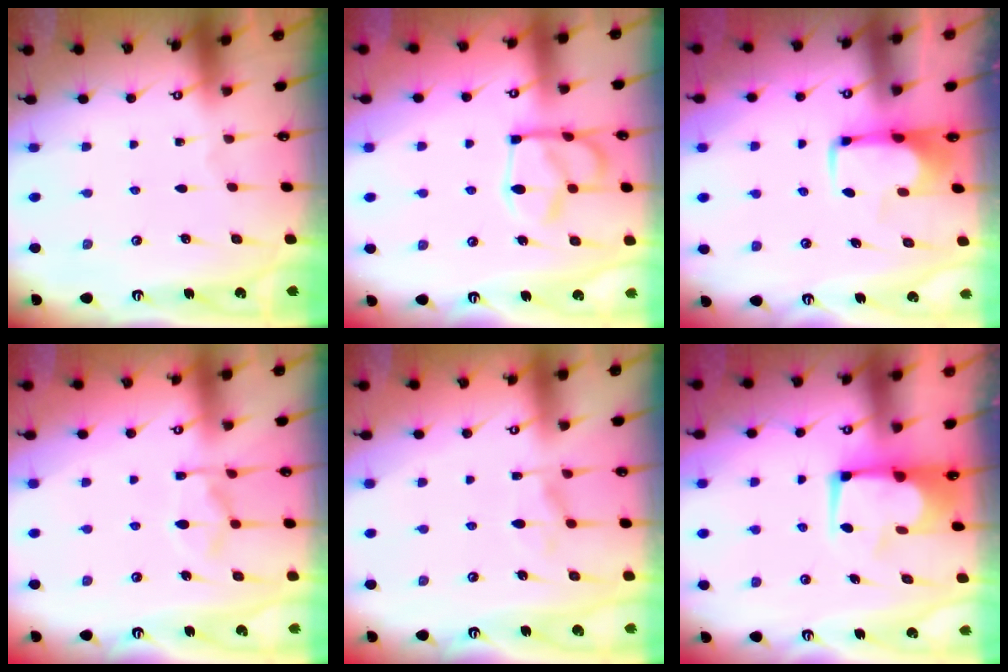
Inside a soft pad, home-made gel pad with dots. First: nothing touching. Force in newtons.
{"total": 5.8, "press": 5.7, "slide": 1.1}
{"total": 2.0, "press": 2.0, "slide": 0.4}
{"total": 6.1, "press": 5.9, "slide": 1.6}
{"total": 1.5, "press": 0.2, "slide": 1.5}
{"total": 4.9, "press": 4.8, "slide": 0.7}